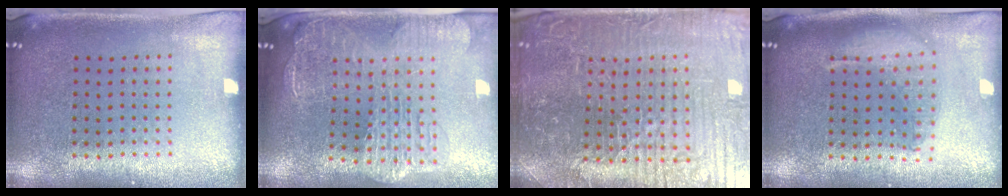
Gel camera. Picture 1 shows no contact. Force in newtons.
{"total": 3.0, "press": 2.5, "slide": 1.7}
{"total": 5.6, "press": 5.4, "slide": 1.6}
{"total": 1.6, "press": 1.4, "slide": 0.7}